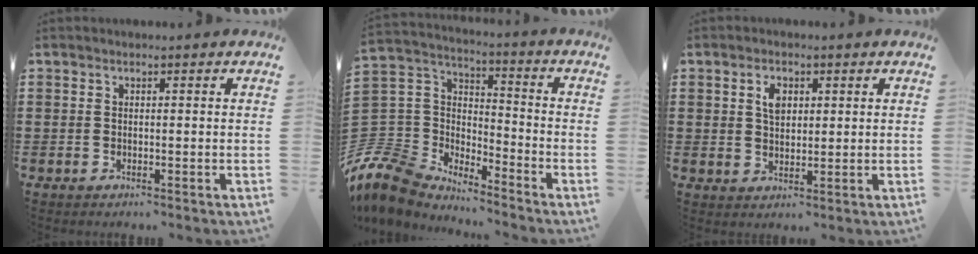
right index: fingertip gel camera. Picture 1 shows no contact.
{"total": 8.4, "force": [-7.0, 4.3, 1.8], "torque": [-0.090, -0.005, -0.146]}
{"total": 3.2, "force": [1.1, 1.8, 2.3], "torque": [-0.045, 0.004, 0.018]}